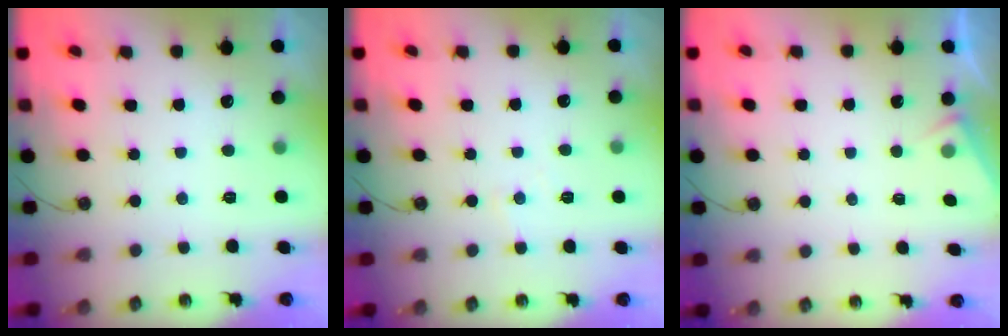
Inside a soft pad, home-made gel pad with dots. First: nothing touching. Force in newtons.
{"total": 3.0, "press": 2.9, "slide": 0.6}
{"total": 2.6, "press": 2.6, "slide": 0.4}